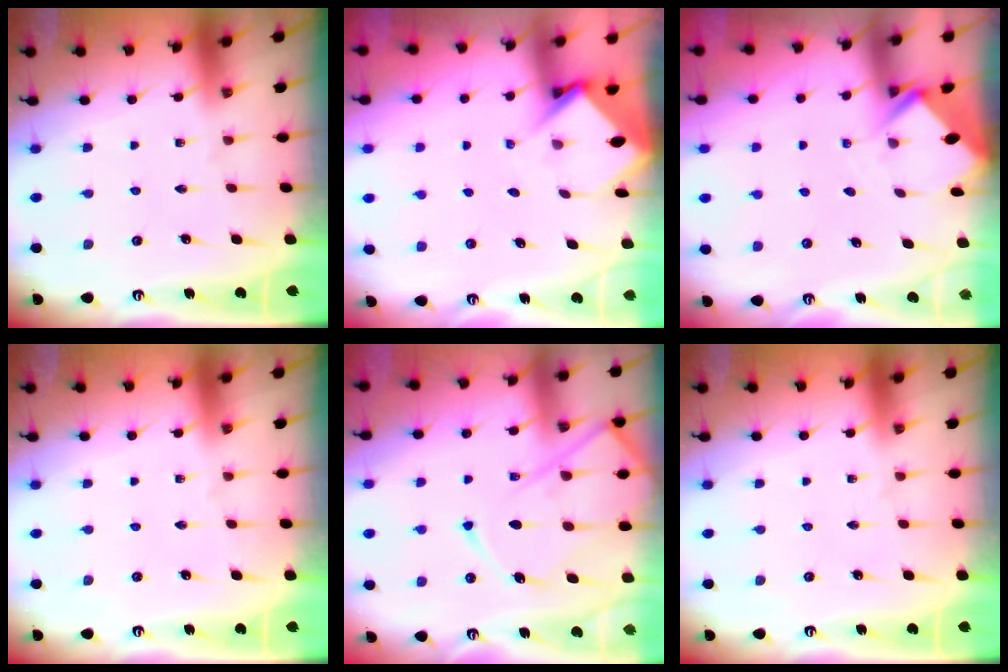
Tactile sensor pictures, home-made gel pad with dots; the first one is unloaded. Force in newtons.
{"total": 3.5, "press": 3.5, "slide": 0.2}
{"total": 2.7, "press": 2.7, "slide": 0.2}
{"total": 0.0}
{"total": 15.5, "press": 15.4, "slide": 1.5}
{"total": 0.0}